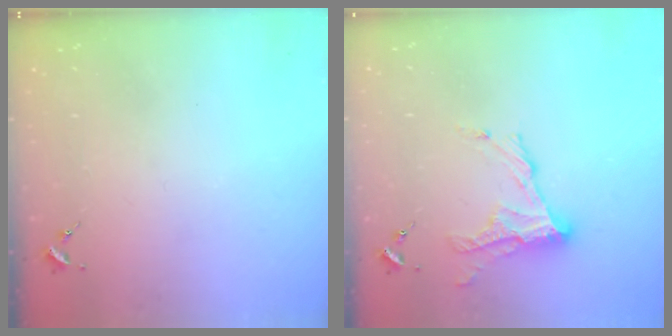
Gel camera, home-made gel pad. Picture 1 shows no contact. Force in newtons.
{"total": 12.4, "press": 12.4, "slide": 0.8}